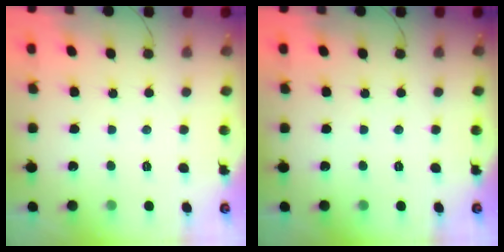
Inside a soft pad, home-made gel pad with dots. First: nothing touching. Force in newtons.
{"total": 0.0}